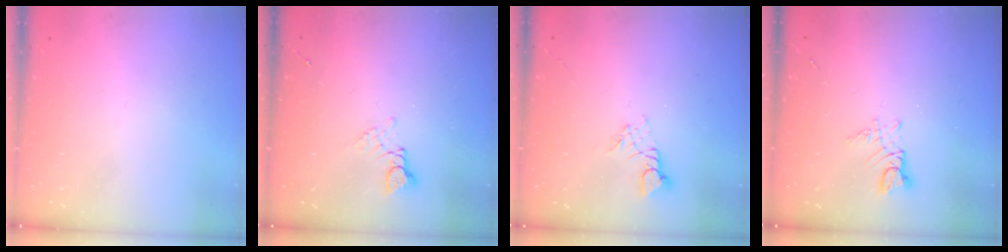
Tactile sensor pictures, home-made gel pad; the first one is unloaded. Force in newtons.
{"total": 2.8, "press": 2.8, "slide": 0.3}
{"total": 2.3, "press": 2.3, "slide": 0.2}
{"total": 2.7, "press": 2.7, "slide": 0.3}